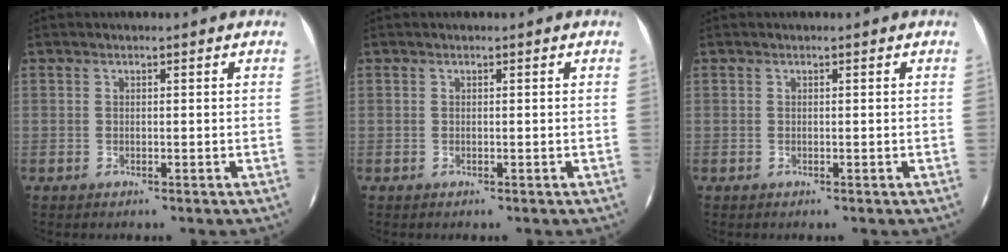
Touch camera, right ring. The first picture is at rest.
{"total": 0.0}
{"total": 0.0}